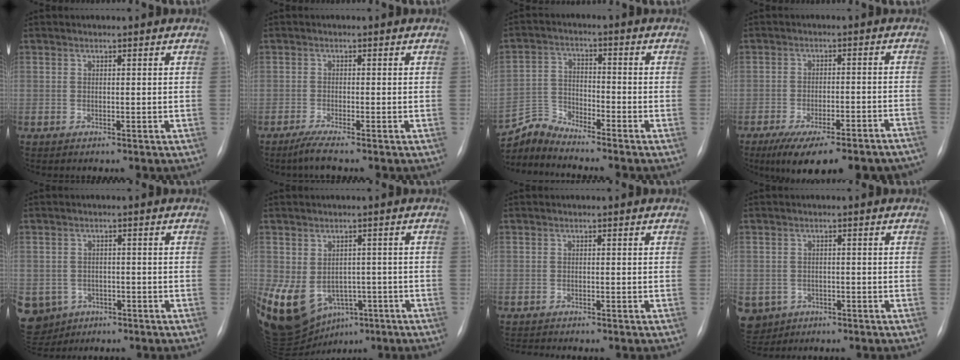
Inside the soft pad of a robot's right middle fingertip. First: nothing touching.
{"total": 2.3, "force": [-1.7, -0.5, 1.4], "torque": [-0.040, -0.011, -0.038]}
{"total": 5.5, "force": [-5.3, -1.0, -0.8], "torque": [-0.002, -0.006, -0.103]}
{"total": 17.3, "force": [-14.0, 4.2, 9.4], "torque": [-0.110, 0.006, -0.190]}
{"total": 10.5, "force": [-4.7, 9.0, 2.5], "torque": [-0.088, 0.002, -0.057]}
{"total": 18.4, "force": [-7.7, 13.4, 10.0], "torque": [-0.242, -0.008, -0.094]}
{"total": 1.3, "force": [-1.2, -0.5, 0.0], "torque": [-0.001, -0.007, -0.019]}
{"total": 7.1, "force": [-3.4, 6.1, 1.5], "torque": [-0.050, 0.003, -0.044]}